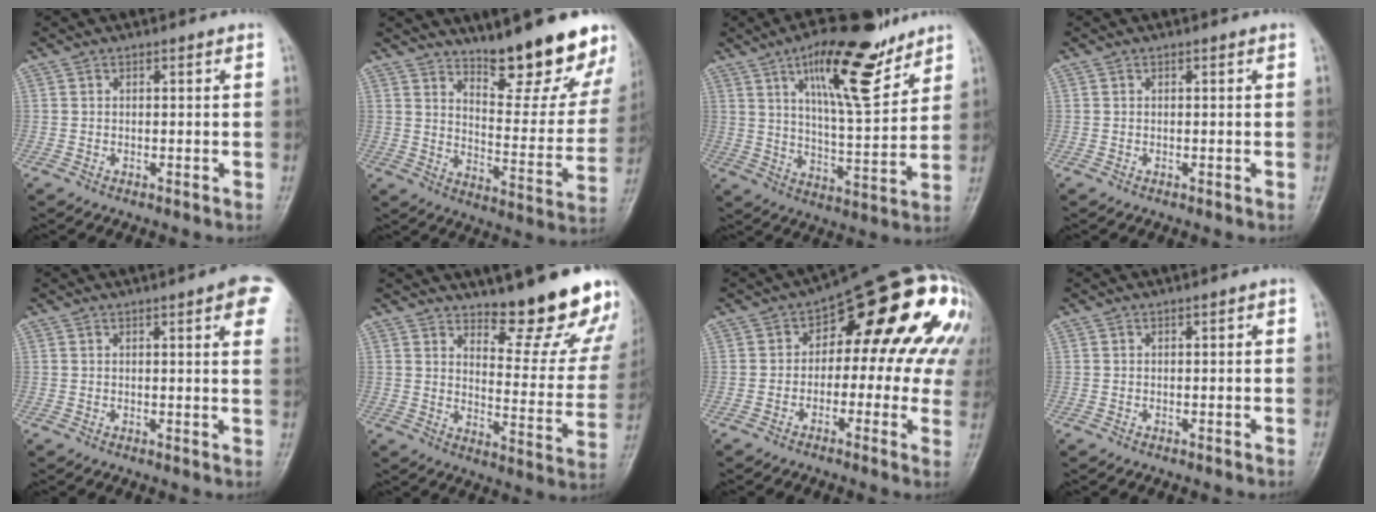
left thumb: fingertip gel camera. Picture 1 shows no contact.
{"total": 18.9, "force": [14.6, 4.9, 10.9], "torque": [-0.106, -0.112, 0.210]}
{"total": 16.8, "force": [10.2, 5.1, 12.4], "torque": [-0.173, -0.054, 0.170]}
{"total": 0.0}
{"total": 7.7, "force": [3.3, 1.5, 6.8], "torque": [-0.065, -0.004, 0.031]}
{"total": 17.7, "force": [14.8, 4.3, 8.7], "torque": [-0.066, -0.137, 0.191]}
{"total": 19.7, "force": [3.6, 10.1, 16.5], "torque": [-0.165, 0.036, 0.032]}
{"total": 0.6, "force": [0.0, 0.3, 0.5], "torque": [-0.002, 0.003, -0.004]}